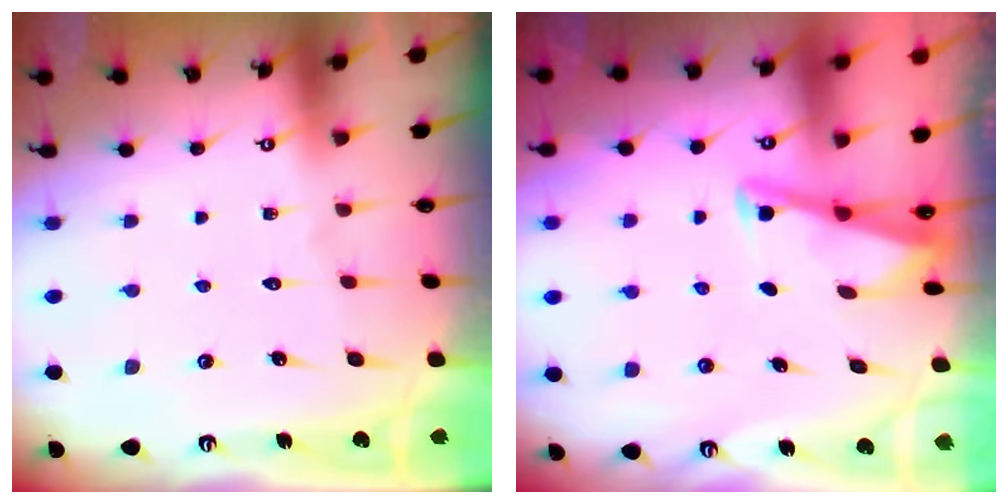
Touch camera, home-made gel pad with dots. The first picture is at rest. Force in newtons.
{"total": 2.9, "press": 2.9, "slide": 0.4}